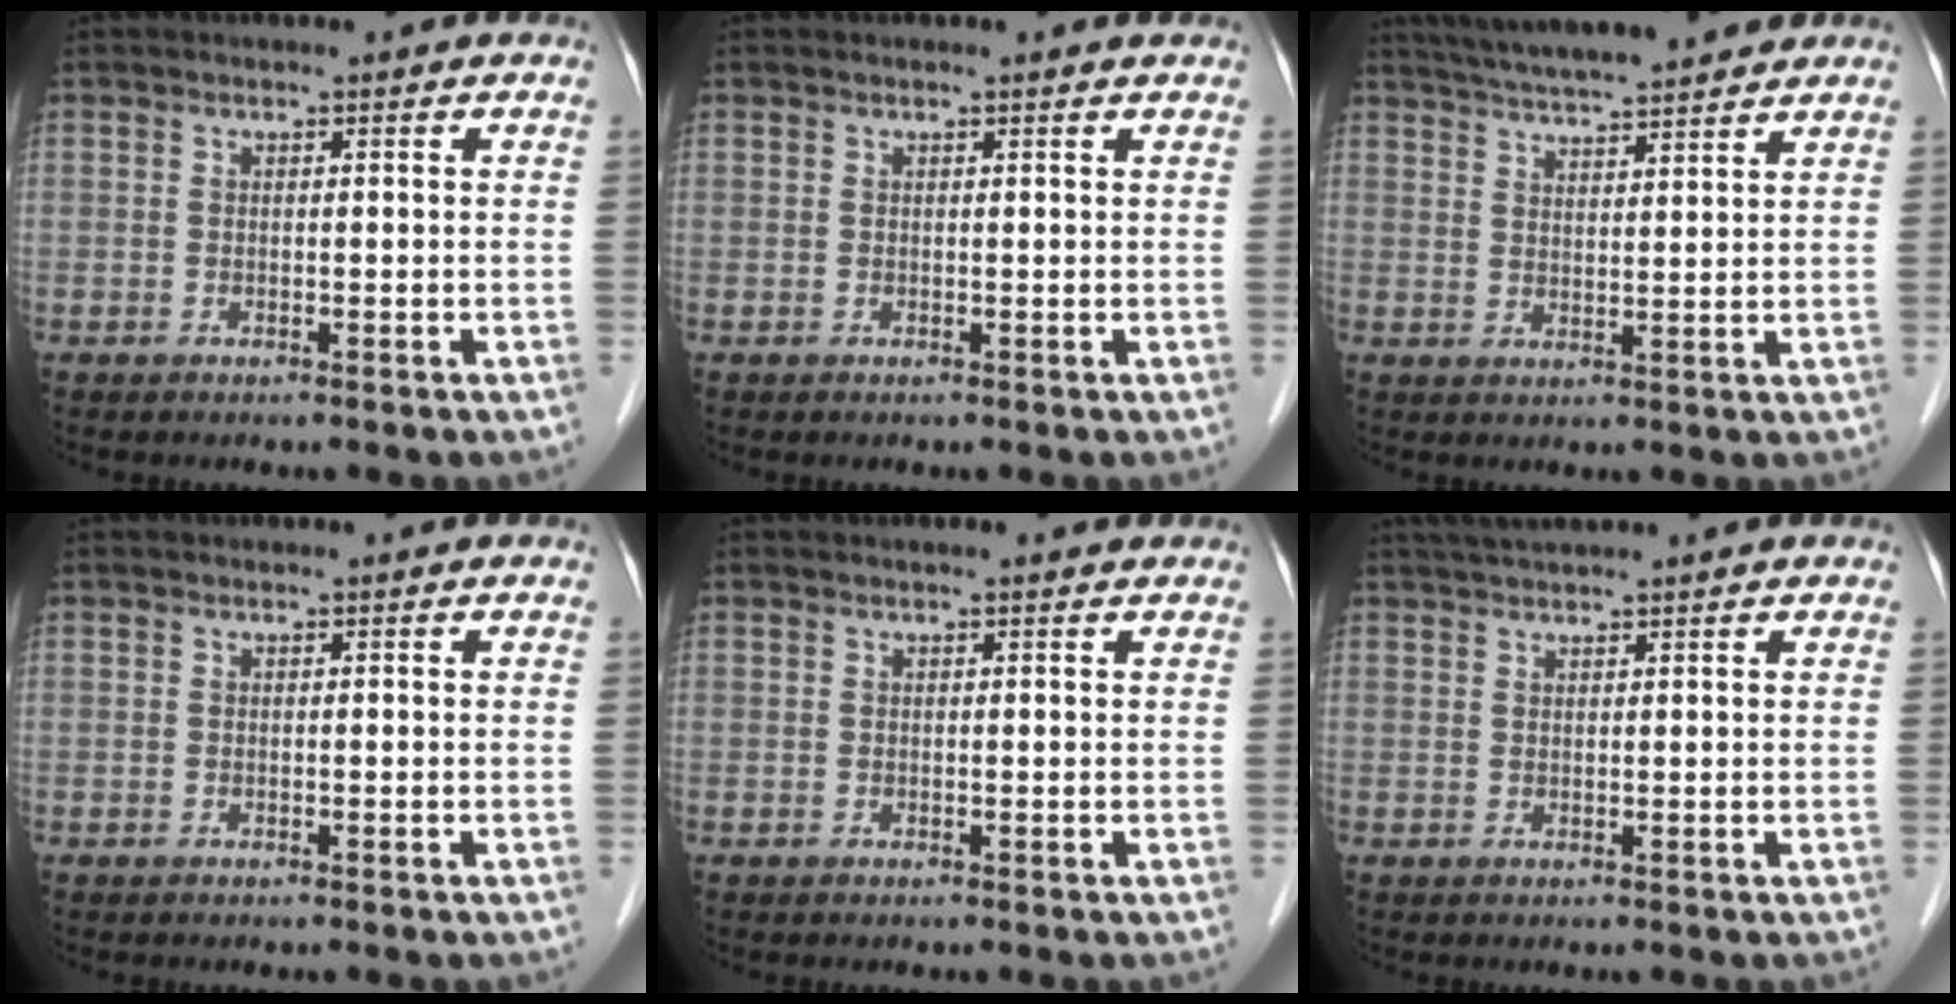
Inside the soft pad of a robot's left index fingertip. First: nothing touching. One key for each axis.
{"total": 0.9, "fx": 0.8, "fy": -0.1, "fz": 0.3, "tx": -0.009, "ty": 0.004, "tz": 0.011}
{"total": 13.0, "fx": 11.6, "fy": 1.0, "fz": 5.7, "tx": -0.098, "ty": 0.024, "tz": 0.174}
{"total": 0.0}
{"total": 1.3, "fx": 1.1, "fy": 0.2, "fz": 0.6, "tx": -0.011, "ty": 0.009, "tz": 0.014}
{"total": 3.9, "fx": 3.4, "fy": -0.2, "fz": 1.9, "tx": -0.027, "ty": 0.029, "tz": 0.061}